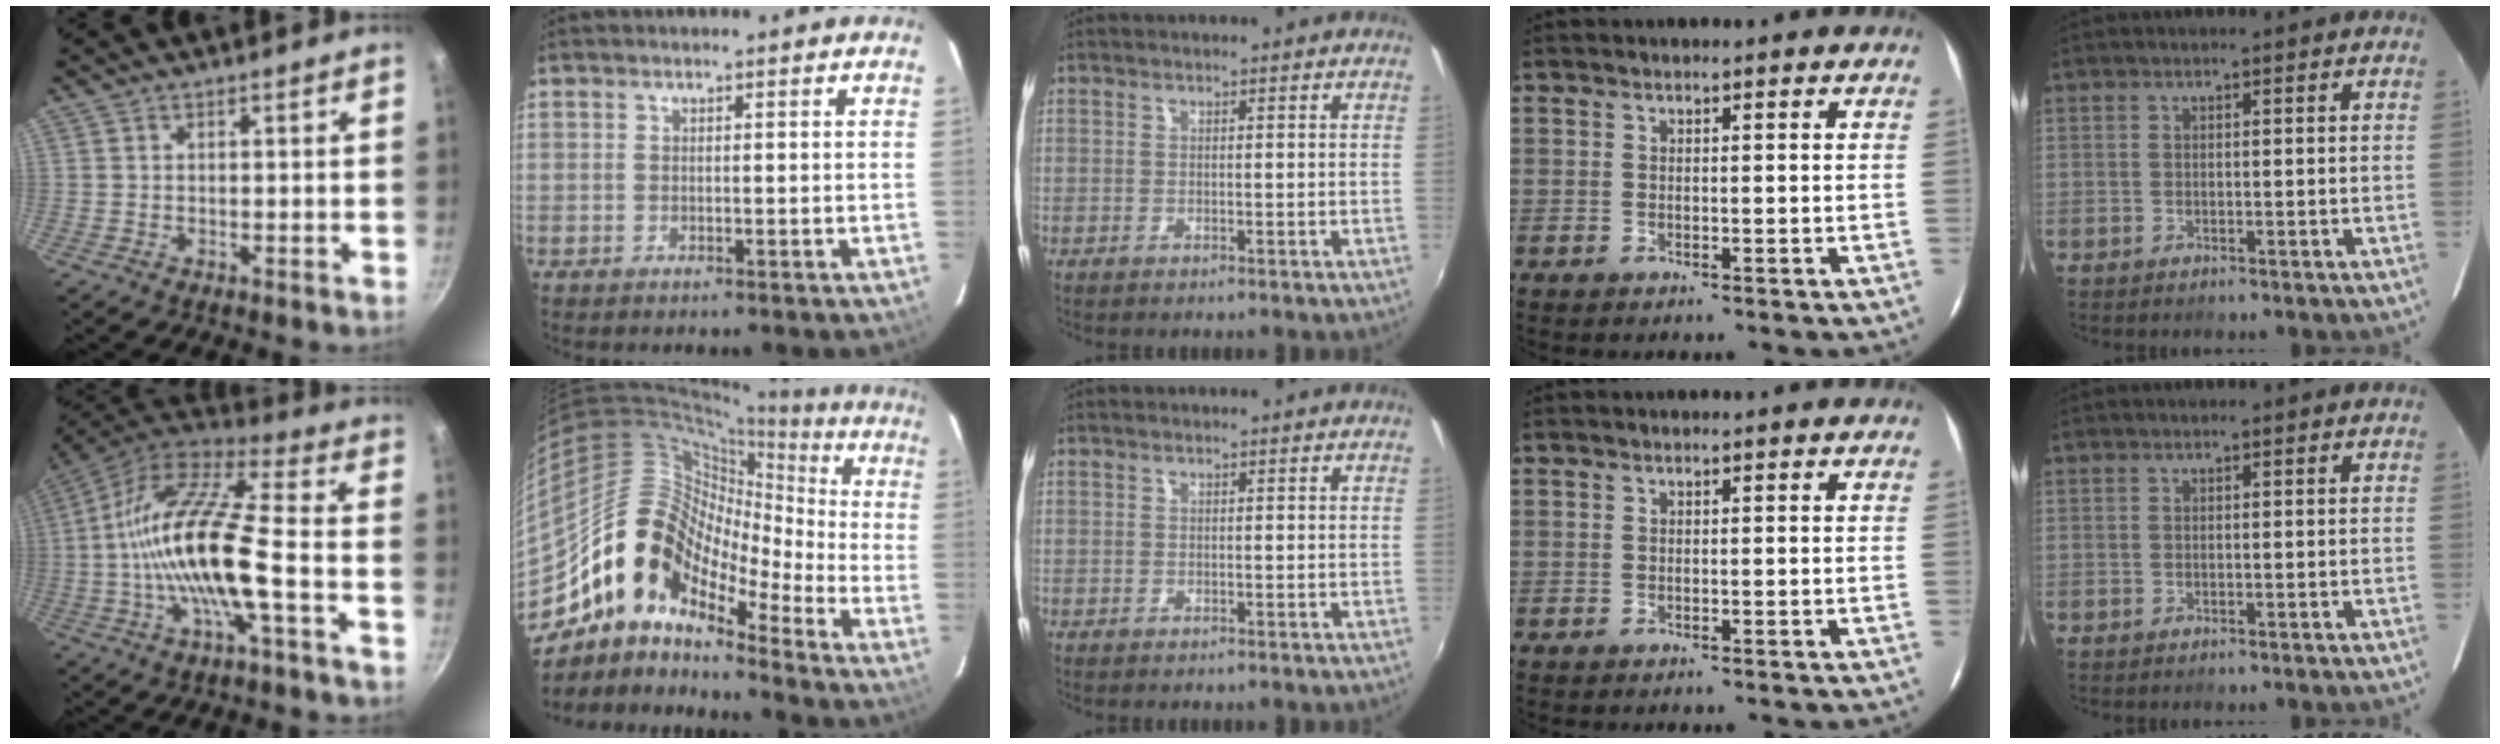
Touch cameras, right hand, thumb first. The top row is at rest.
{"thumb": {"total": 19.5, "force": [-3.9, 5.2, 18.4], "torque": [-0.342, 0.039, -0.089]}, "index": {"total": 15.4, "force": [-9.0, 9.7, 7.7], "torque": [-0.142, 0.017, -0.187]}}